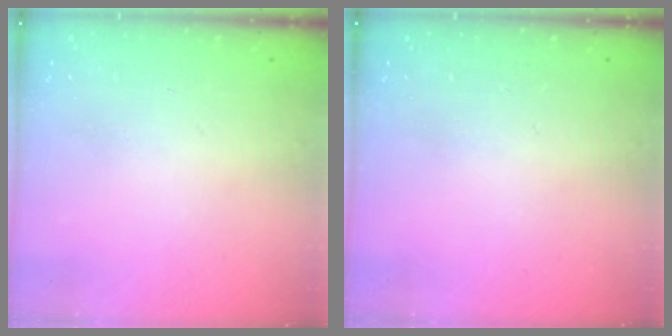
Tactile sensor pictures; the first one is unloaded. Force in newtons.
{"total": 0.0}